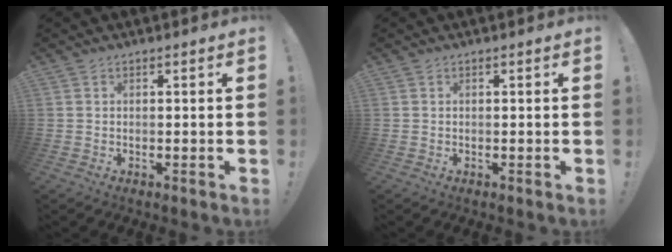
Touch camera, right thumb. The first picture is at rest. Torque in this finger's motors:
{"motor_torque": [-0.01, -0.01, 0.00, 0.00, 0.00]}